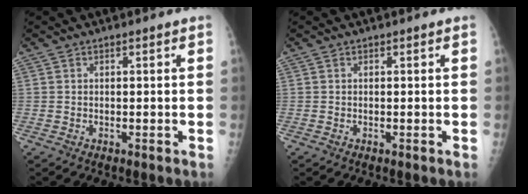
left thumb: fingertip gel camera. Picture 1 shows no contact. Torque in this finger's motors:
{"motor_torque": [0.00, 0.00, 0.00, 0.00, 0.00]}